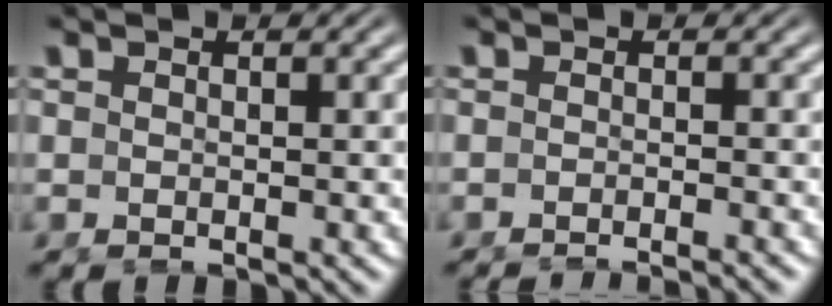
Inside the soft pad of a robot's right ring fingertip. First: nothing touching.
{"total": 3.3, "force": [-3.2, 0.0, 0.7], "torque": [-0.003, -0.009, -0.048]}